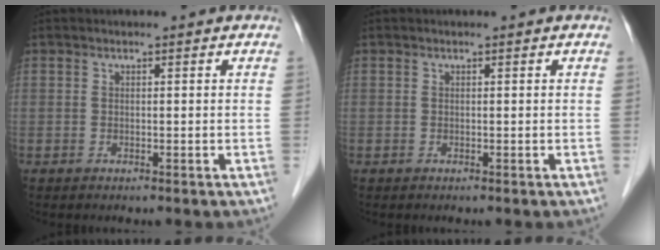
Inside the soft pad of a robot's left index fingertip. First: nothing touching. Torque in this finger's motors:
{"motor_torque": [0.00, 0.00, 0.00, 0.00]}